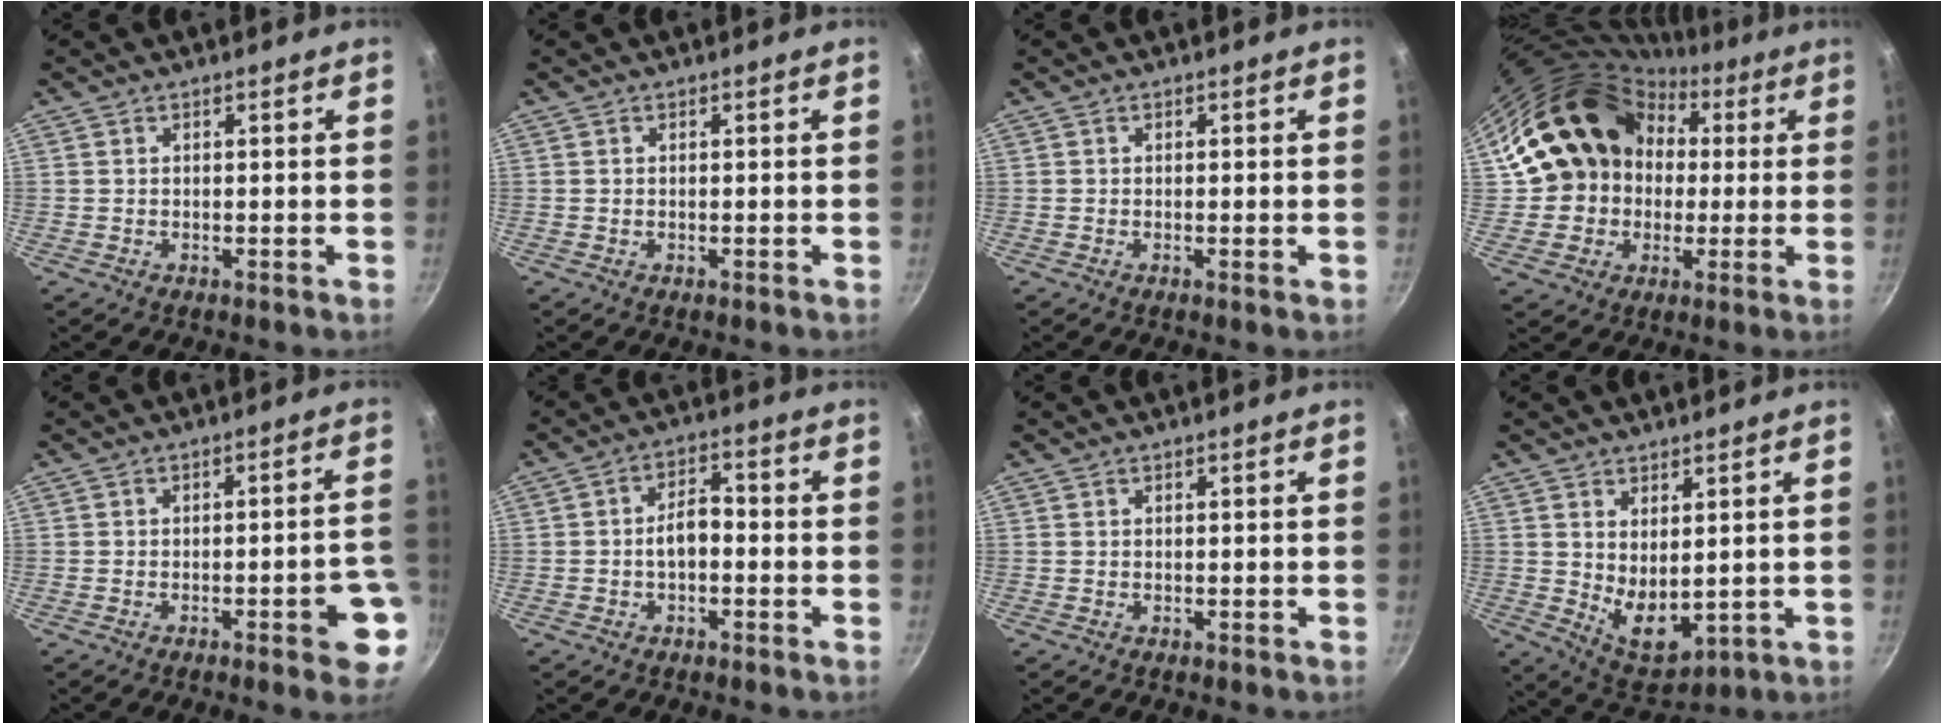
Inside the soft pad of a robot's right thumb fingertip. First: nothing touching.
{"total": 0.0}
{"total": 0.8, "force": [-0.2, 0.1, 0.7], "torque": [-0.013, -0.001, -0.005]}
{"total": 18.4, "force": [2.6, 16.2, 8.5], "torque": [-0.123, 0.049, 0.047]}
{"total": 8.4, "force": [-3.3, 2.4, 7.4], "torque": [-0.061, 0.032, -0.035]}
{"total": 5.2, "force": [-1.2, 3.0, 4.0], "torque": [-0.052, 0.026, -0.025]}
{"total": 0.0}
{"total": 8.2, "force": [1.6, 4.6, 6.6], "torque": [-0.088, -0.032, 0.049]}